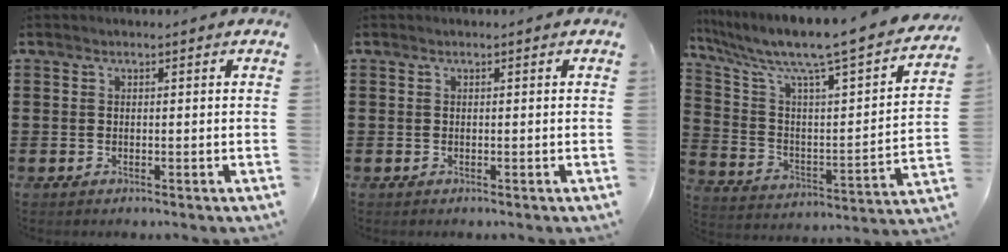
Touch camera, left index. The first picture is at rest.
{"total": 0.0}
{"total": 8.4, "force": [6.9, 0.3, 4.7], "torque": [-0.125, -0.062, 0.104]}